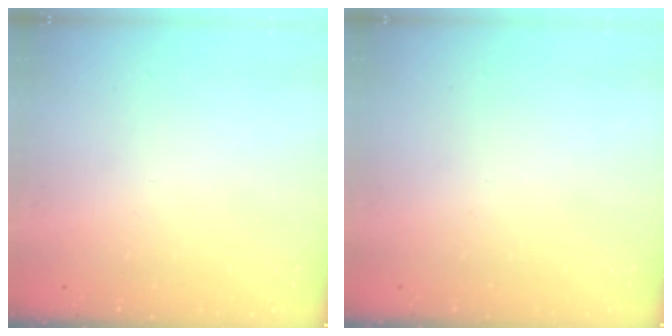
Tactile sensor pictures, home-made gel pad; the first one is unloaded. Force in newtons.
{"total": 1.5, "press": 1.5, "slide": 0.1}